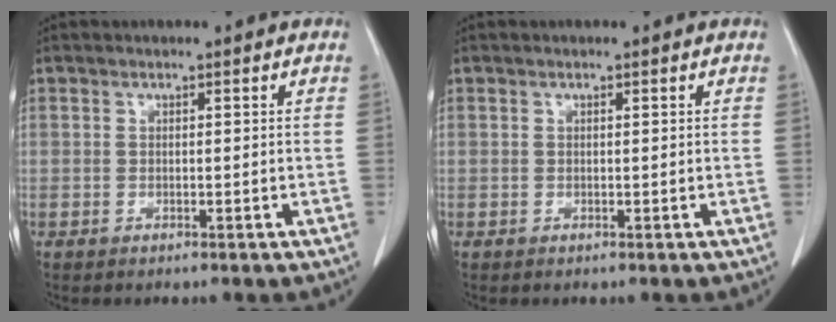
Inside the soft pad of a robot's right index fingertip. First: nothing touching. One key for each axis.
{"total": 0.0}